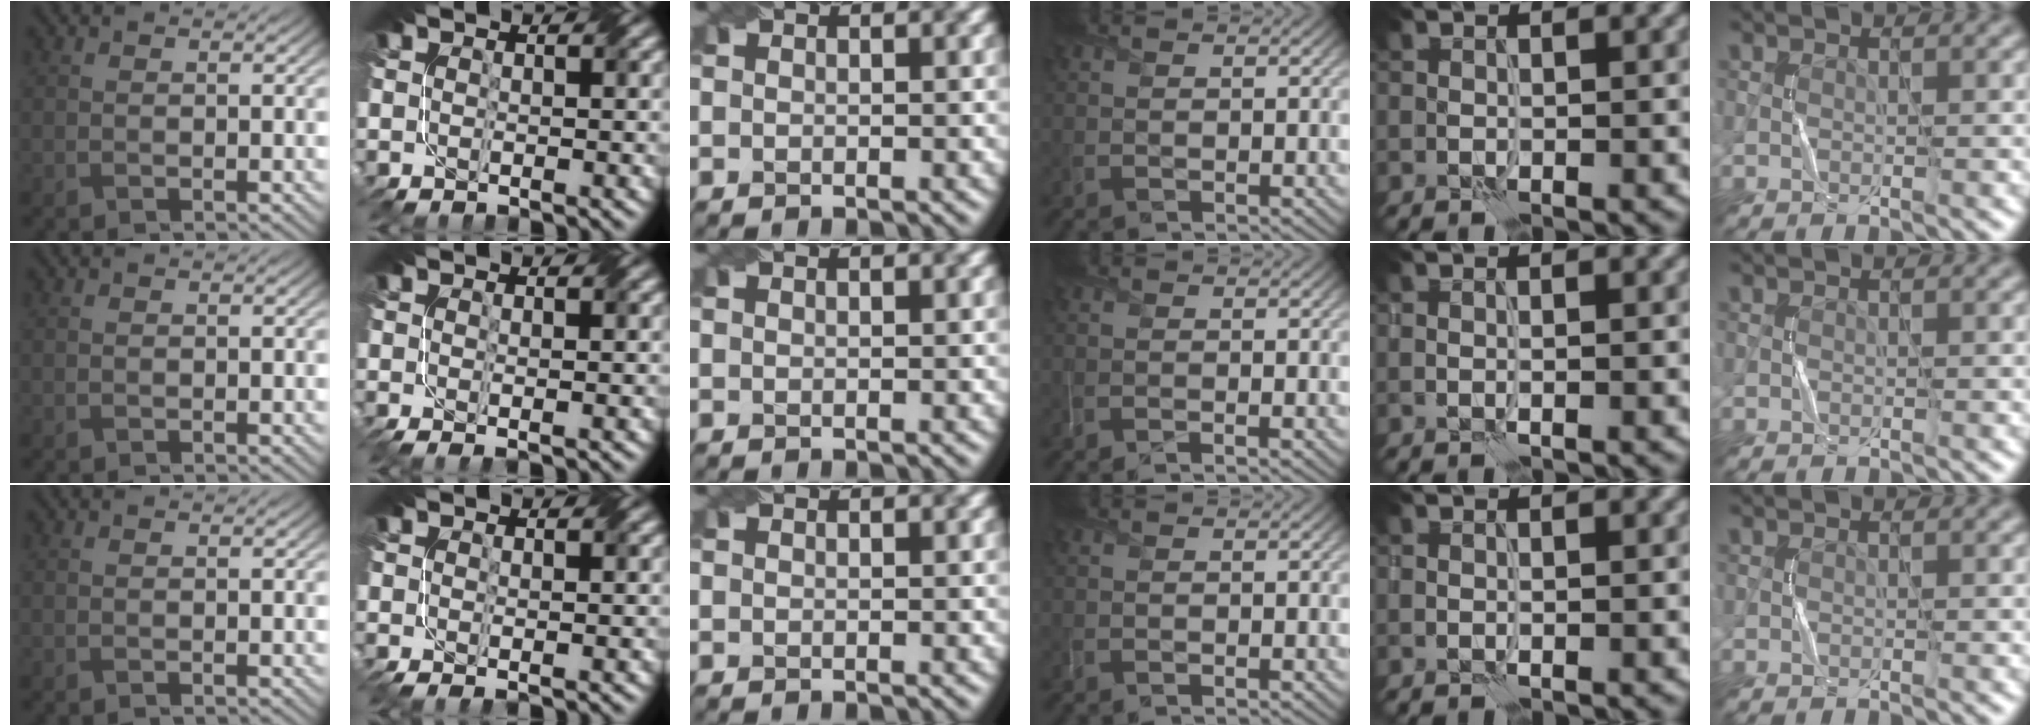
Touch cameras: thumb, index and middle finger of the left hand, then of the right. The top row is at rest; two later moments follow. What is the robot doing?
{"motion": "fold", "object": "netting"}